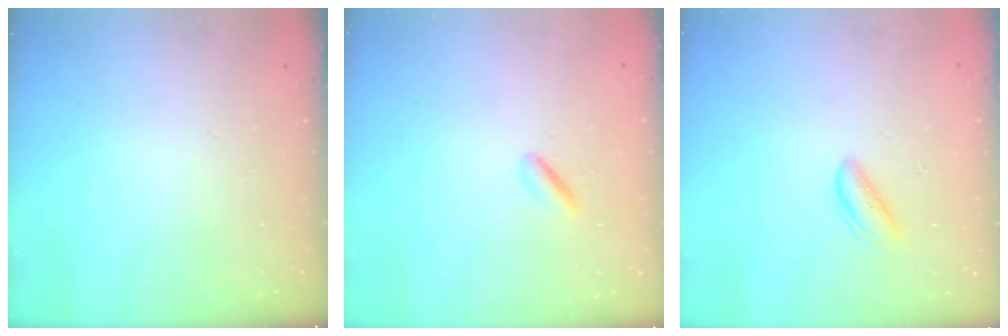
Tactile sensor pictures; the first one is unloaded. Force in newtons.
{"total": 1.3, "press": 1.1, "slide": 0.8}
{"total": 1.9, "press": 1.9, "slide": 0.4}